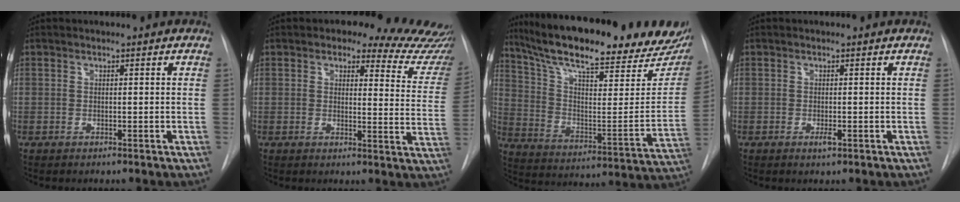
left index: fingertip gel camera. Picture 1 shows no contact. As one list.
[{"total": 14.8, "force": [12.9, 5.0, 5.3], "torque": [-0.023, -0.044, 0.115]}, {"total": 29.4, "force": [23.8, 5.7, 16.4], "torque": [-0.260, -0.036, 0.331]}, {"total": 1.0, "force": [-0.4, 0.2, 0.9], "torque": [-0.014, -0.002, -0.007]}]